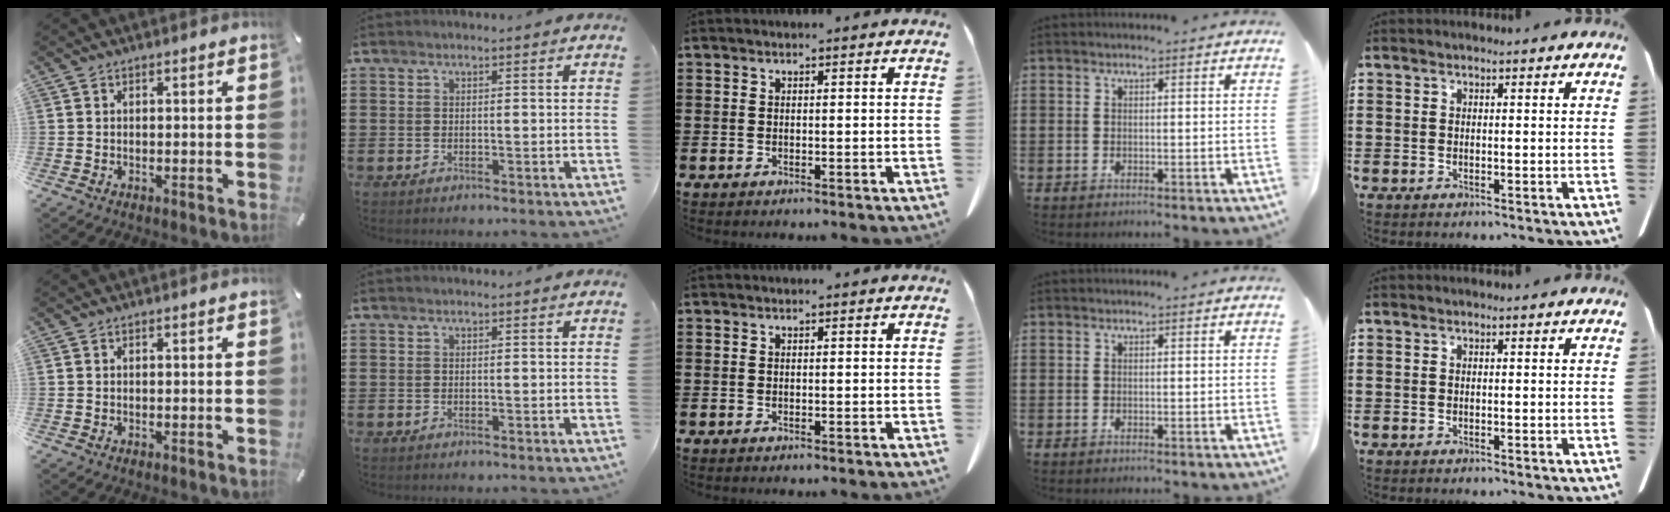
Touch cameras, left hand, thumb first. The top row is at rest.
{}